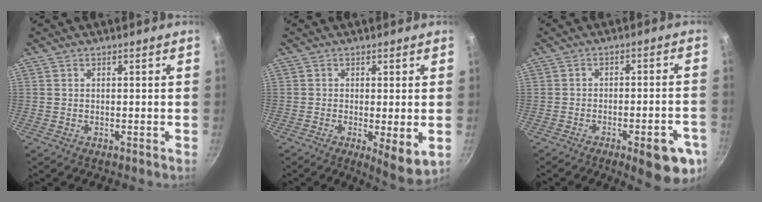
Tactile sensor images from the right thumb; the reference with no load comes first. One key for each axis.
{"total": 6.8, "fx": -1.2, "fy": 1.9, "fz": 6.4, "tx": -0.088, "ty": -0.018, "tz": -0.011}
{"total": 12.1, "fx": -5.6, "fy": 3.8, "fz": 10.0, "tx": -0.095, "ty": 0.027, "tz": -0.065}